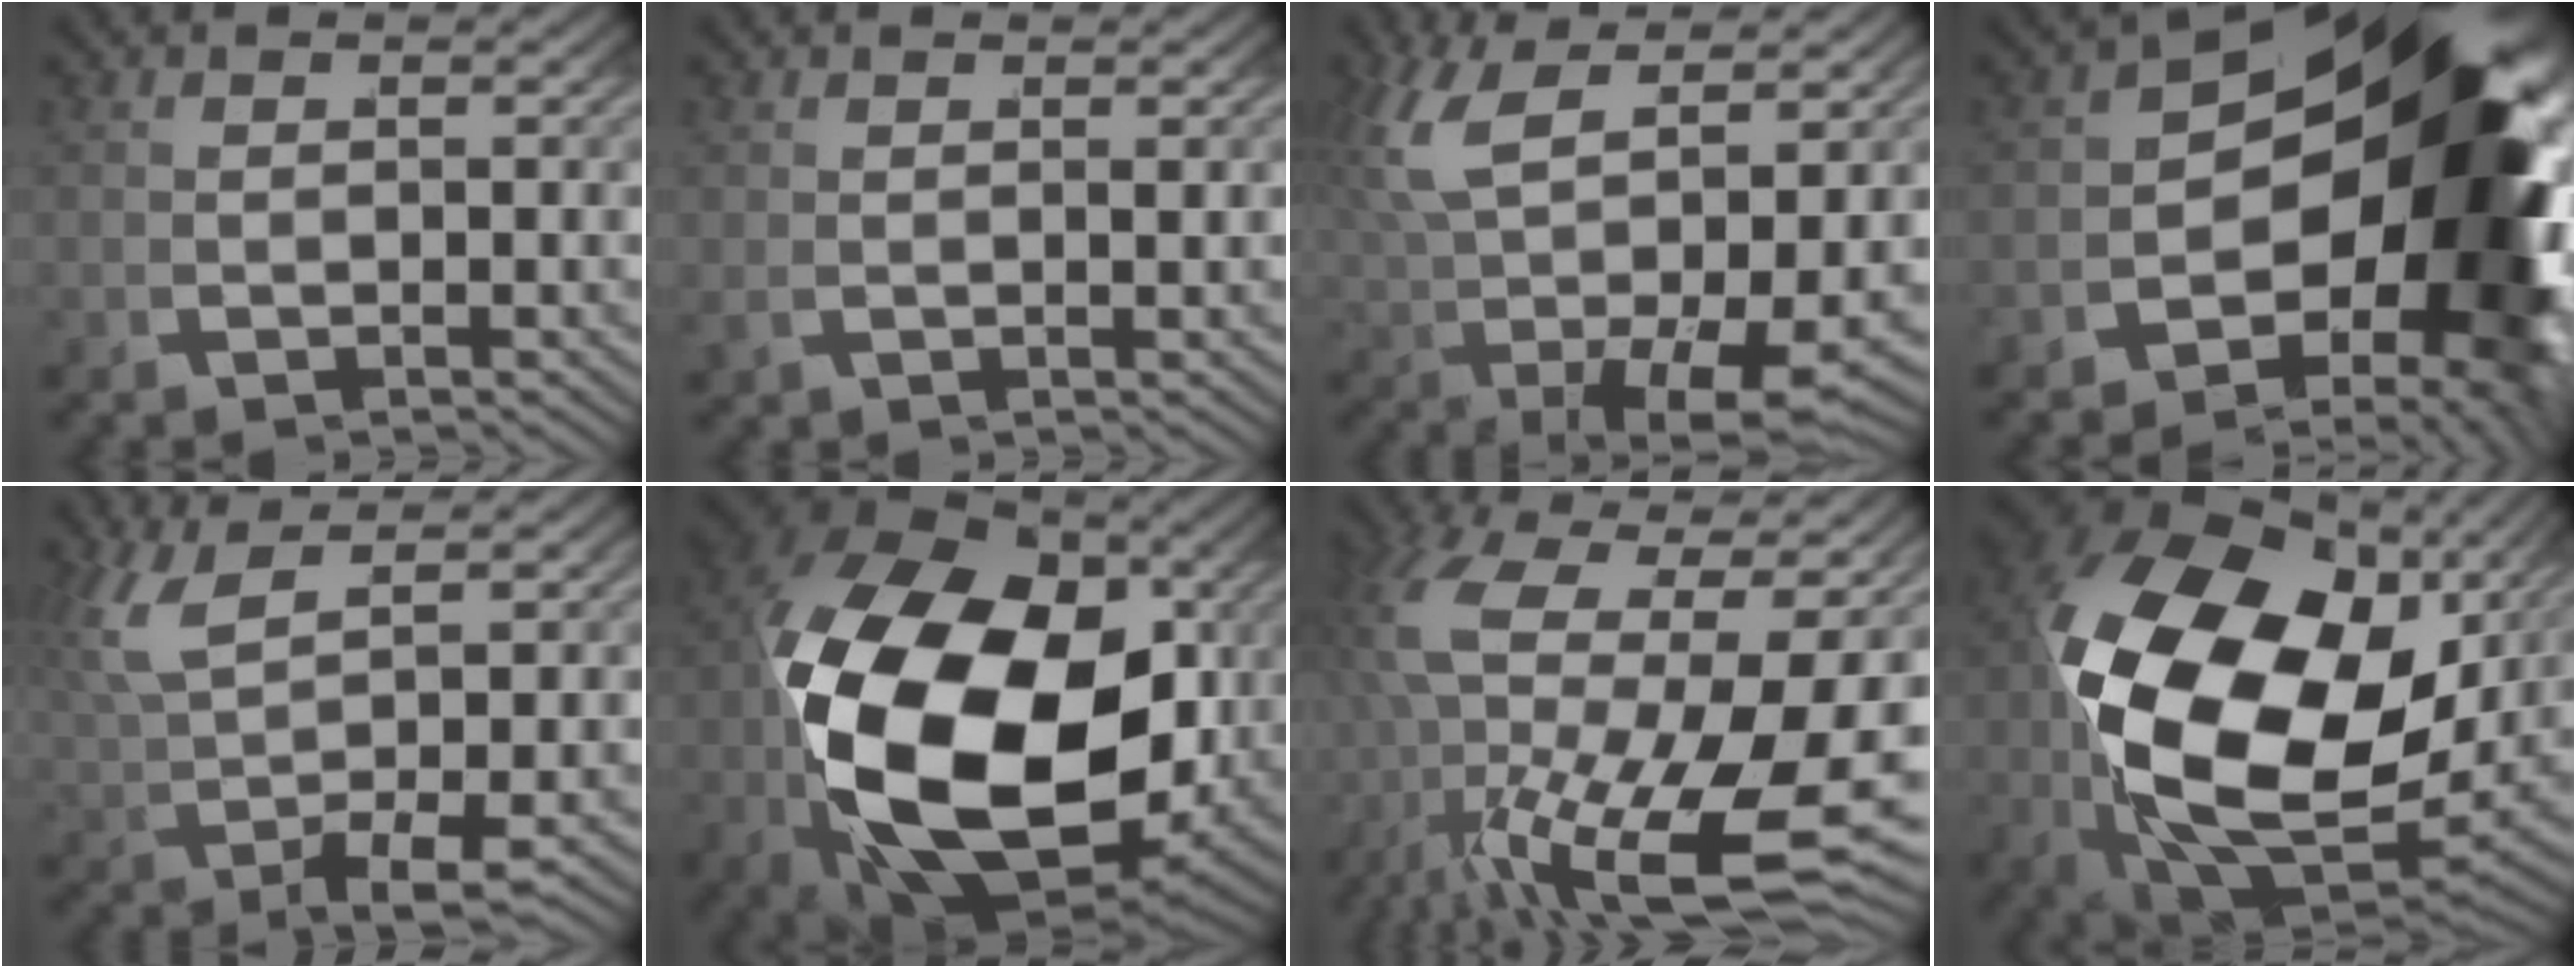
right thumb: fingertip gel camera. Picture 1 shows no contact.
{"total": 0.6, "force": [0.6, 0.2, 0.1], "torque": [-0.007, 0.005, 0.012]}
{"total": 9.4, "force": [1.8, 5.3, 7.5], "torque": [-0.179, -0.019, 0.047]}
{"total": 28.4, "force": [-0.6, 17.7, 22.2], "torque": [-0.339, -0.073, 0.012]}
{"total": 4.8, "force": [1.5, 1.9, 4.2], "torque": [-0.104, -0.004, 0.043]}
{"total": 29.2, "force": [-1.6, 18.7, 22.4], "torque": [-0.441, -0.099, 0.025]}
{"total": 14.7, "force": [-1.0, 7.3, 12.7], "torque": [-0.259, -0.038, 0.016]}
{"total": 26.3, "force": [0.7, 17.3, 19.8], "torque": [-0.426, -0.083, 0.051]}